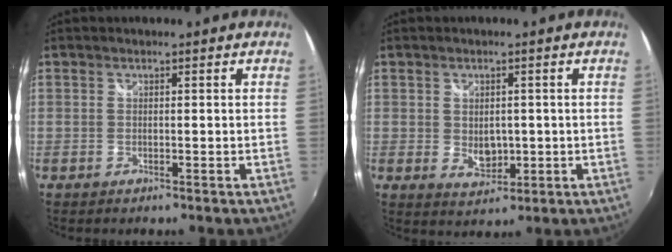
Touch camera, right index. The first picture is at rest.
{"total": 4.0, "force": [0.0, 3.0, 2.7], "torque": [-0.042, -0.006, 0.006]}